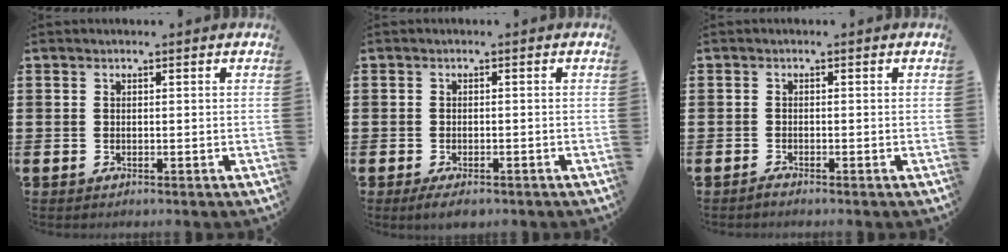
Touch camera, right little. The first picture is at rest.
{"total": 1.4, "force": [-0.9, 0.5, 1.0], "torque": [-0.011, -0.002, -0.020]}
{"total": 0.6, "force": [-0.5, 0.0, 0.3], "torque": [-0.005, -0.003, -0.010]}